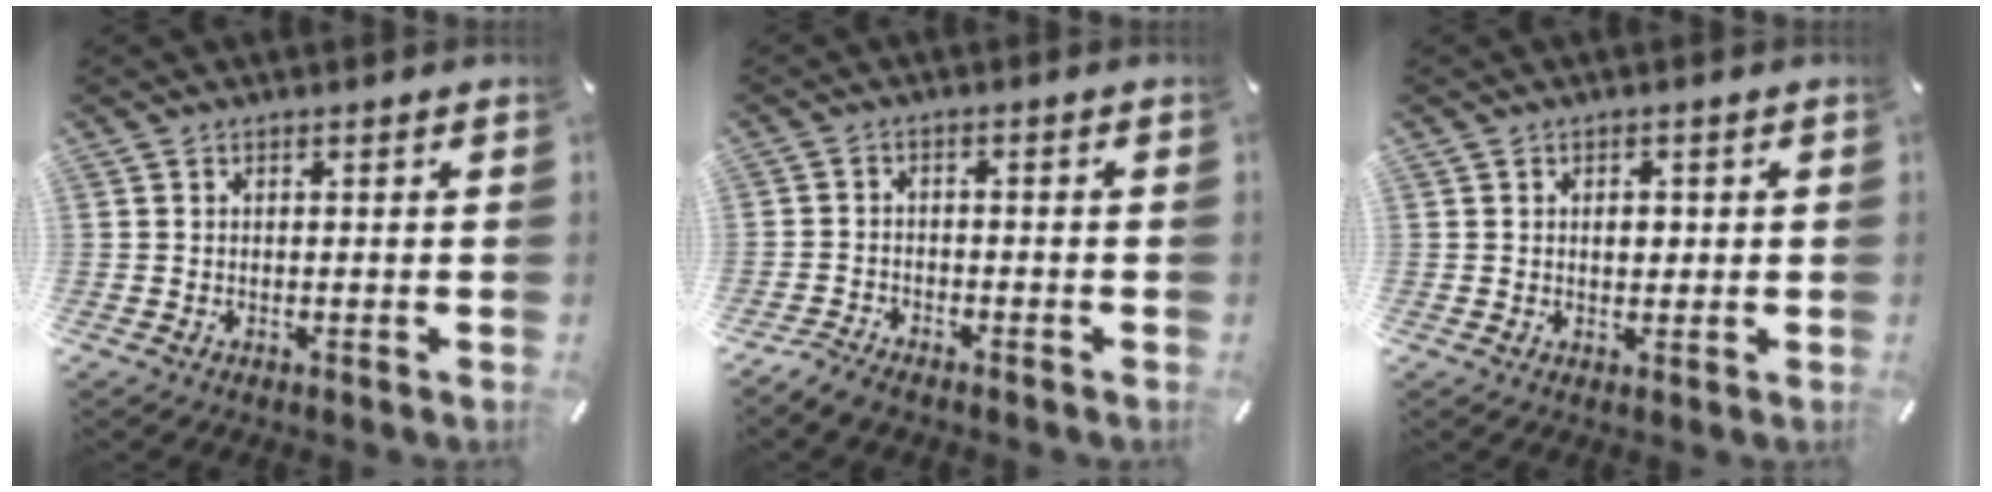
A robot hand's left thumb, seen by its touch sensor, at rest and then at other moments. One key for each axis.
{"total": 3.2, "fx": -2.9, "fy": 1.1, "fz": 0.8, "tx": -0.028, "ty": 0.012, "tz": -0.061}
{"total": 2.5, "fx": 0.2, "fy": 1.9, "fz": 1.6, "tx": -0.017, "ty": -0.001, "tz": -0.001}